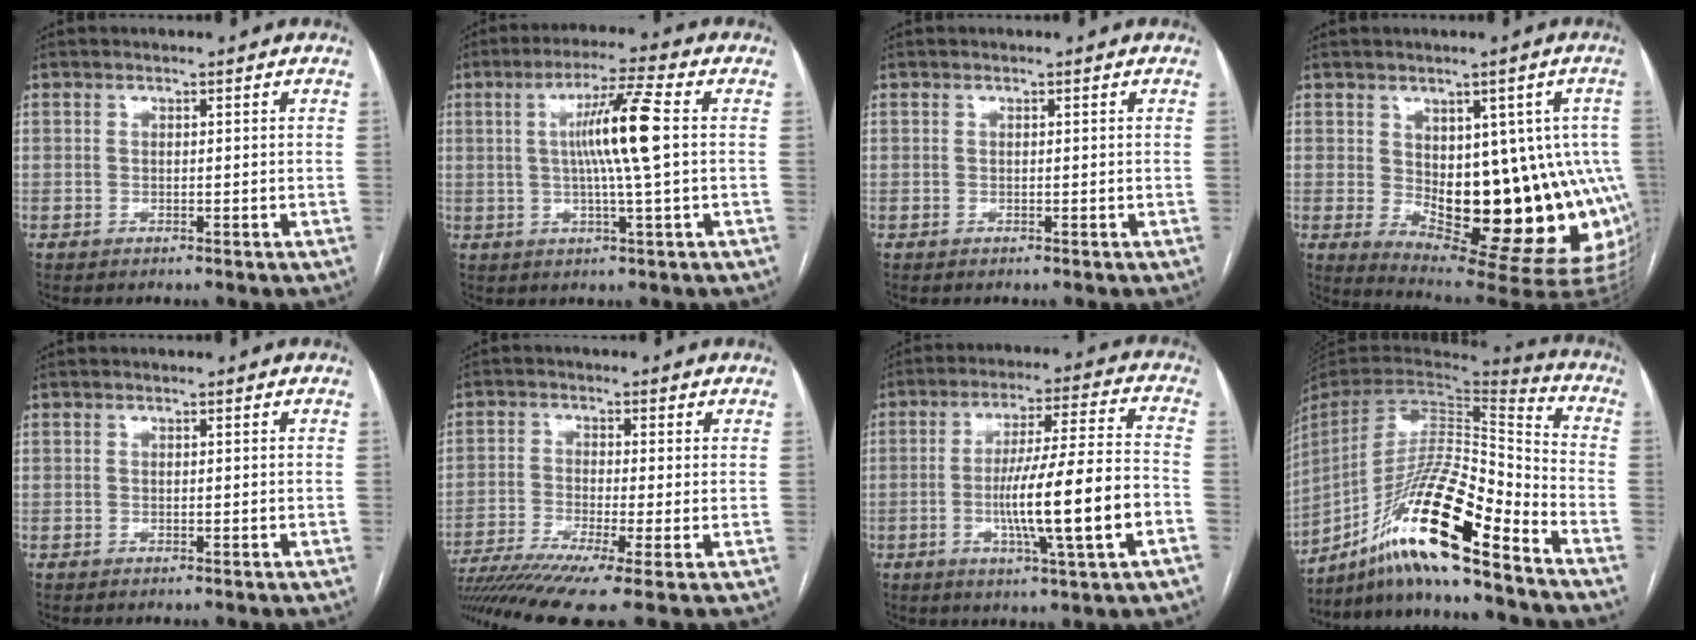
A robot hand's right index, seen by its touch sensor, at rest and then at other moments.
{"total": 9.5, "force": [1.0, -0.8, 9.4], "torque": [-0.170, 0.002, 0.015]}
{"total": 0.0}
{"total": 19.1, "force": [-1.5, 8.2, 17.2], "torque": [-0.156, 0.015, 0.006]}
{"total": 0.0}
{"total": 13.2, "force": [-9.2, 0.4, 9.5], "torque": [-0.183, -0.025, -0.156]}
{"total": 15.1, "force": [-3.8, 0.0, 14.6], "torque": [-0.254, -0.001, -0.063]}
{"total": 20.5, "force": [-13.9, 1.4, 15.0], "torque": [-0.296, -0.010, -0.257]}